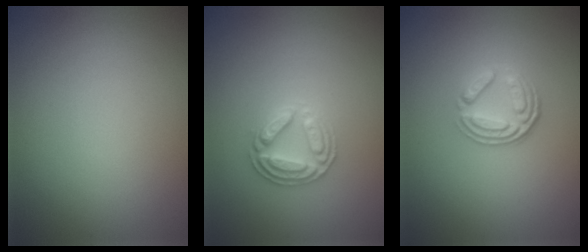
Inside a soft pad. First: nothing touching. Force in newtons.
{"total": 2.8, "press": 2.8, "slide": 0.3}
{"total": 3.6, "press": 2.6, "slide": 2.6}